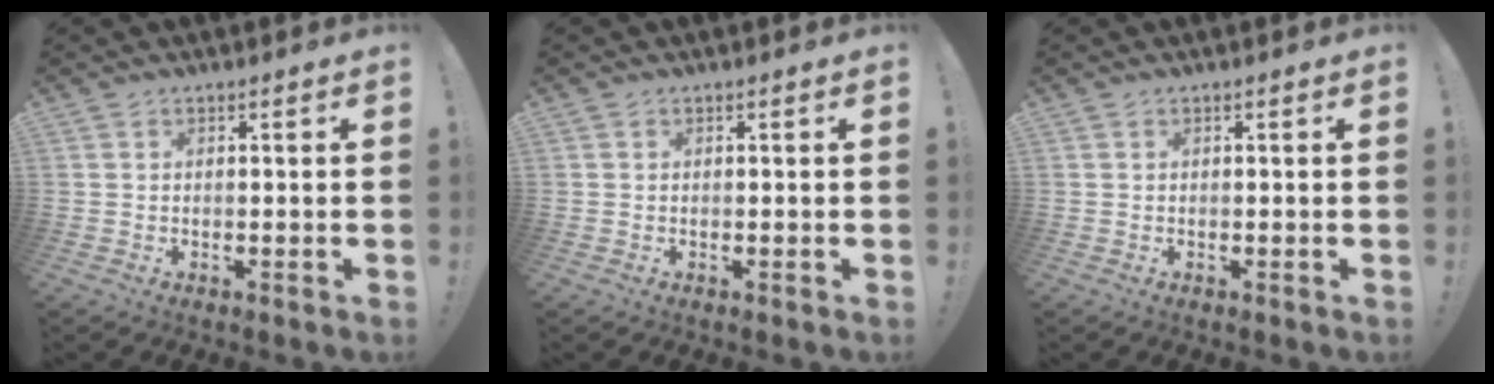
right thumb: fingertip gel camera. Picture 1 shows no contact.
{"total": 0.0}
{"total": 0.0}